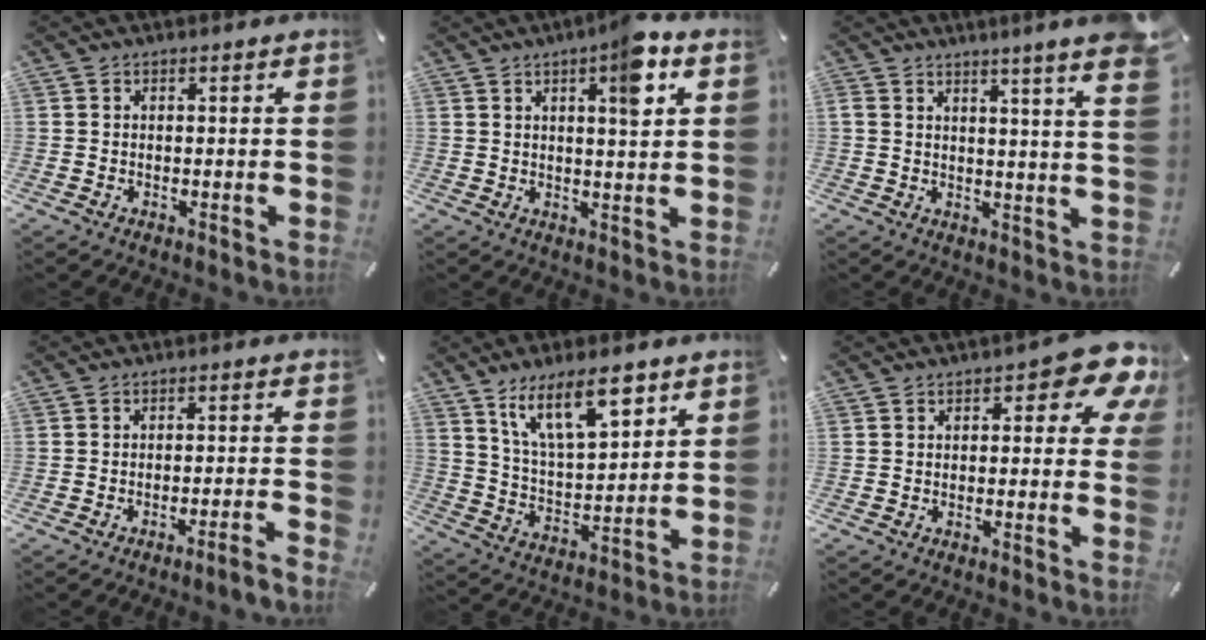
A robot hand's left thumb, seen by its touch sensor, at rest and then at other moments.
{"total": 7.8, "force": [3.7, 1.5, 6.7], "torque": [-0.097, -0.014, 0.053]}
{"total": 6.9, "force": [4.1, -0.3, 5.5], "torque": [-0.082, -0.035, 0.063]}
{"total": 3.6, "force": [-1.9, -0.3, 3.0], "torque": [-0.047, -0.006, -0.032]}
{"total": 15.3, "force": [9.5, 6.5, 10.0], "torque": [-0.168, -0.036, 0.166]}
{"total": 8.4, "force": [4.1, 3.8, 6.2], "torque": [-0.073, -0.020, 0.063]}